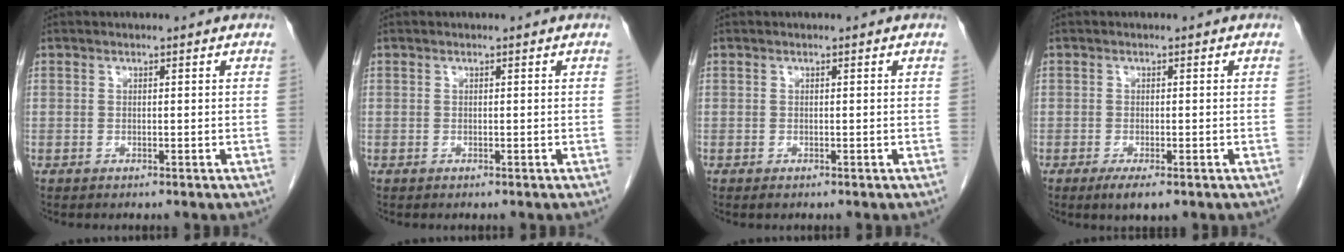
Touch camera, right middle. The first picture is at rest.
{"total": 0.0}
{"total": 0.0}
{"total": 3.0, "force": [-1.8, 0.9, 2.3], "torque": [-0.039, -0.004, -0.027]}